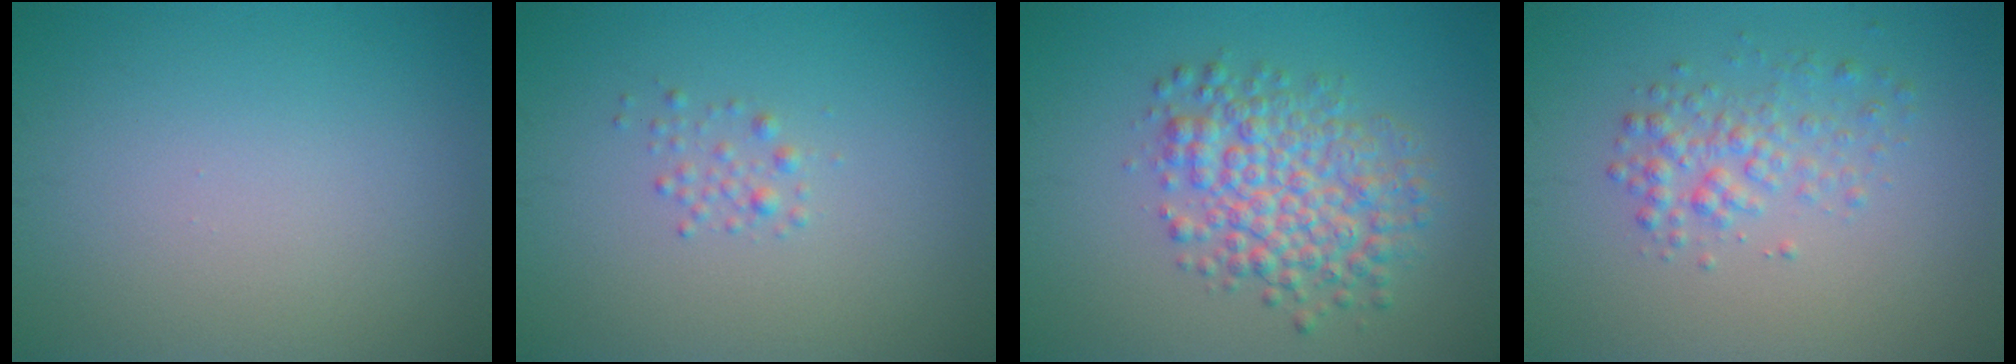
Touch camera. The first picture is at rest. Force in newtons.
{"total": 1.1, "press": 1.1, "slide": 0.1}
{"total": 5.7, "press": 5.7, "slide": 0.1}
{"total": 2.5, "press": 2.5, "slide": 0.1}